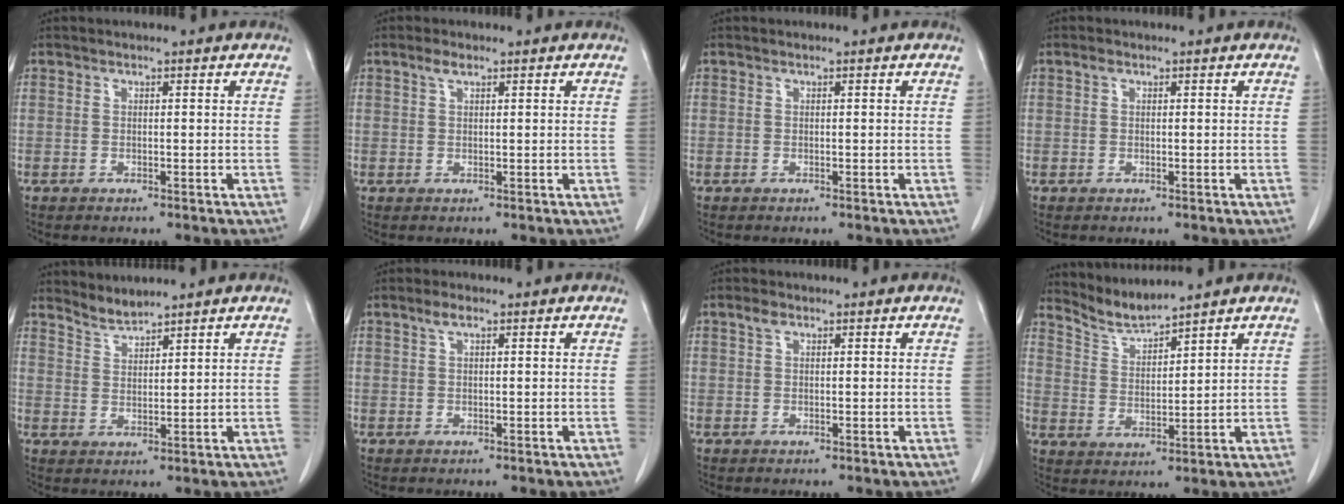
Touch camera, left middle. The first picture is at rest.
{"total": 1.5, "force": [1.0, 0.5, 1.0], "torque": [-0.024, 0.005, 0.019]}
{"total": 0.0}
{"total": 0.6, "force": [0.3, 0.4, 0.3], "torque": [-0.008, 0.006, 0.004]}
{"total": 2.8, "force": [2.8, -0.3, -0.1], "torque": [0.001, -0.002, 0.059]}
{"total": 1.6, "force": [0.9, 0.4, 1.2], "torque": [-0.029, 0.007, 0.018]}
{"total": 1.2, "force": [0.7, 0.7, 0.7], "torque": [-0.017, 0.008, 0.012]}
{"total": 4.8, "force": [4.7, -1.0, -0.2], "torque": [-0.006, -0.010, 0.101]}